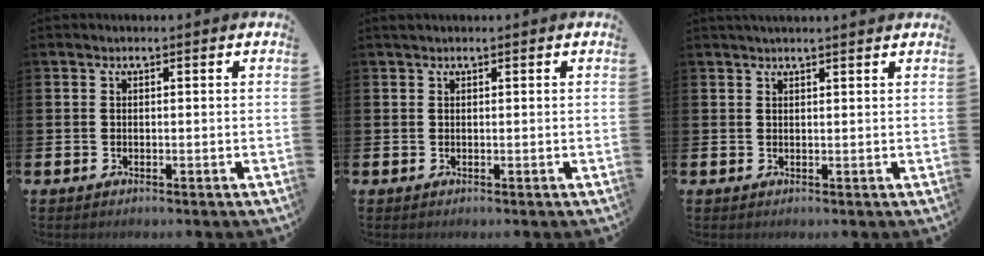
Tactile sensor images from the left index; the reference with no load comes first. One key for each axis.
{"total": 0.7, "fx": 0.6, "fy": 0.1, "fz": 0.3, "tx": 0.002, "ty": 0.001, "tz": 0.008}
{"total": 1.4, "fx": 1.3, "fy": -0.1, "fz": 0.4, "tx": -0.005, "ty": -0.002, "tz": 0.024}